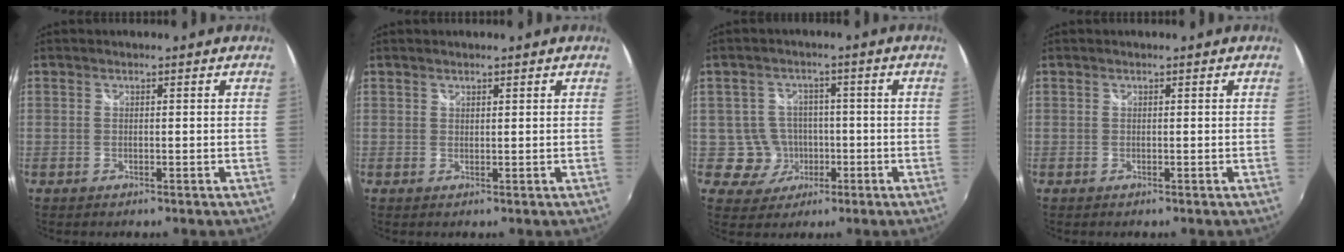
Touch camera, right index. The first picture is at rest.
{"total": 0.6, "force": [0.6, 0.2, 0.1], "torque": [0.000, 0.001, 0.011]}
{"total": 6.2, "force": [-1.5, 6.0, 0.4], "torque": [-0.026, 0.024, -0.015]}
{"total": 0.0}